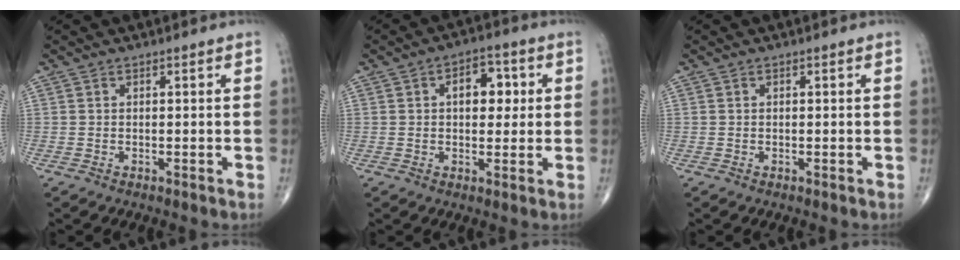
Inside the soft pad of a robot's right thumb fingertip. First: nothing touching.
{"total": 7.4, "force": [1.5, 4.5, 5.7], "torque": [-0.048, 0.006, 0.017]}
{"total": 0.0}